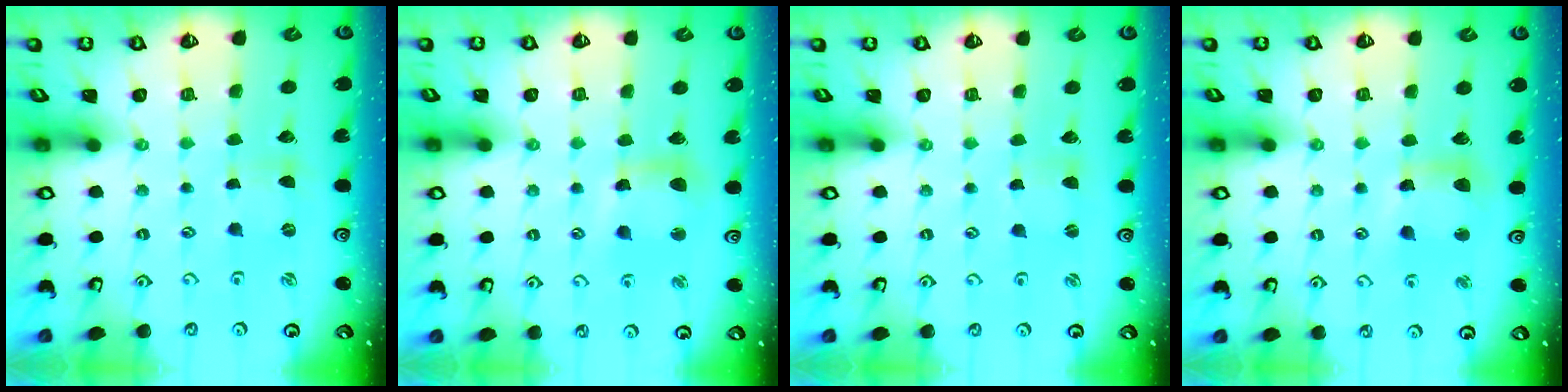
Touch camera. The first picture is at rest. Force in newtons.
{"total": 9.1, "press": 9.0, "slide": 1.4}
{"total": 1.0, "press": 1.0, "slide": 0.2}
{"total": 9.2, "press": 9.2, "slide": 1.0}